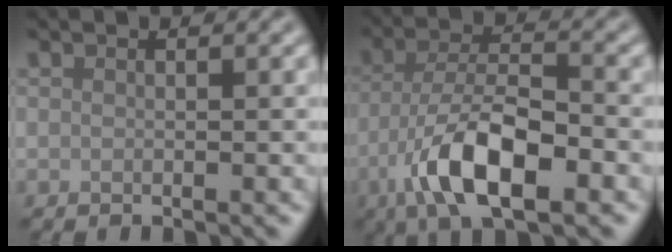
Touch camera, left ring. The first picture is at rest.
{"total": 8.8, "force": [-4.4, 3.2, 6.9], "torque": [-0.129, 0.009, -0.086]}